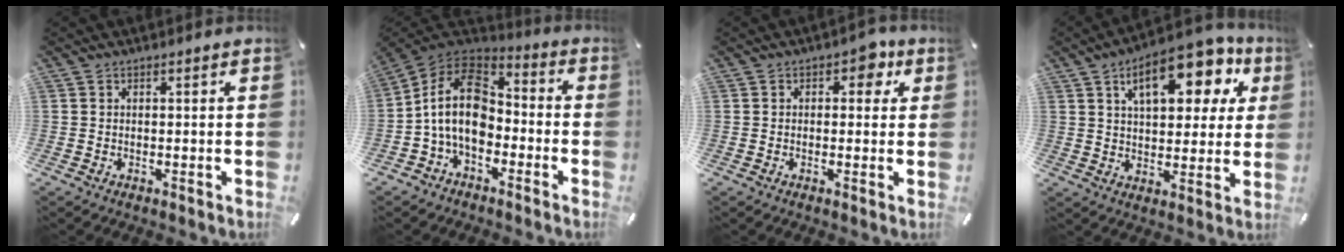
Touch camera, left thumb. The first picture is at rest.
{"total": 14.9, "force": [-3.5, 10.3, 10.3], "torque": [-0.224, 0.028, -0.067]}
{"total": 4.4, "force": [1.4, 2.8, 3.1], "torque": [-0.028, -0.003, 0.013]}
{"total": 17.1, "force": [8.2, 8.6, 12.3], "torque": [-0.176, -0.027, 0.130]}